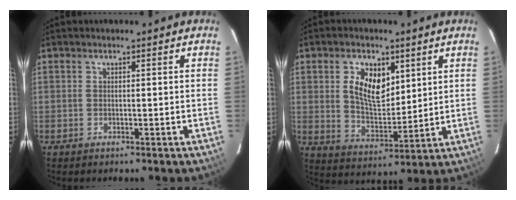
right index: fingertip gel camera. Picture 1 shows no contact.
{"total": 9.6, "force": [3.4, 5.5, 7.1], "torque": [-0.128, 0.008, 0.071]}